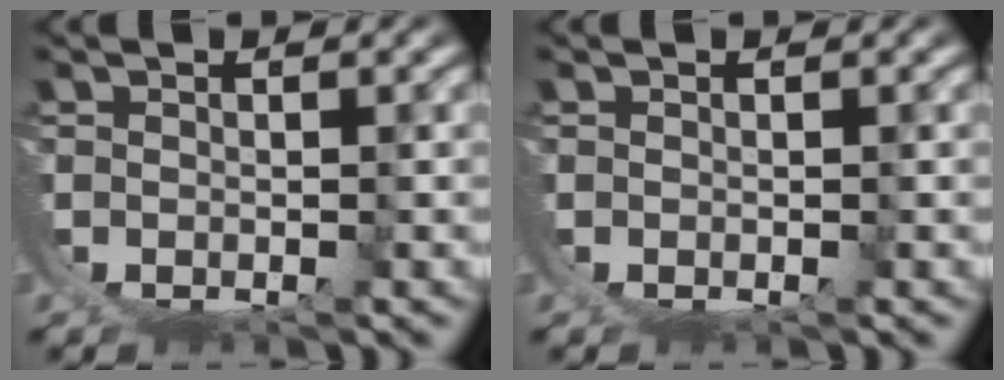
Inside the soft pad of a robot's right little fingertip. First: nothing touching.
{"total": 0.0}